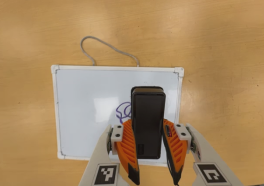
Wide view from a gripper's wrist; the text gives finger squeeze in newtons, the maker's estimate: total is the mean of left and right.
{"total": 8.9, "left": 6.5, "right": 11.2}